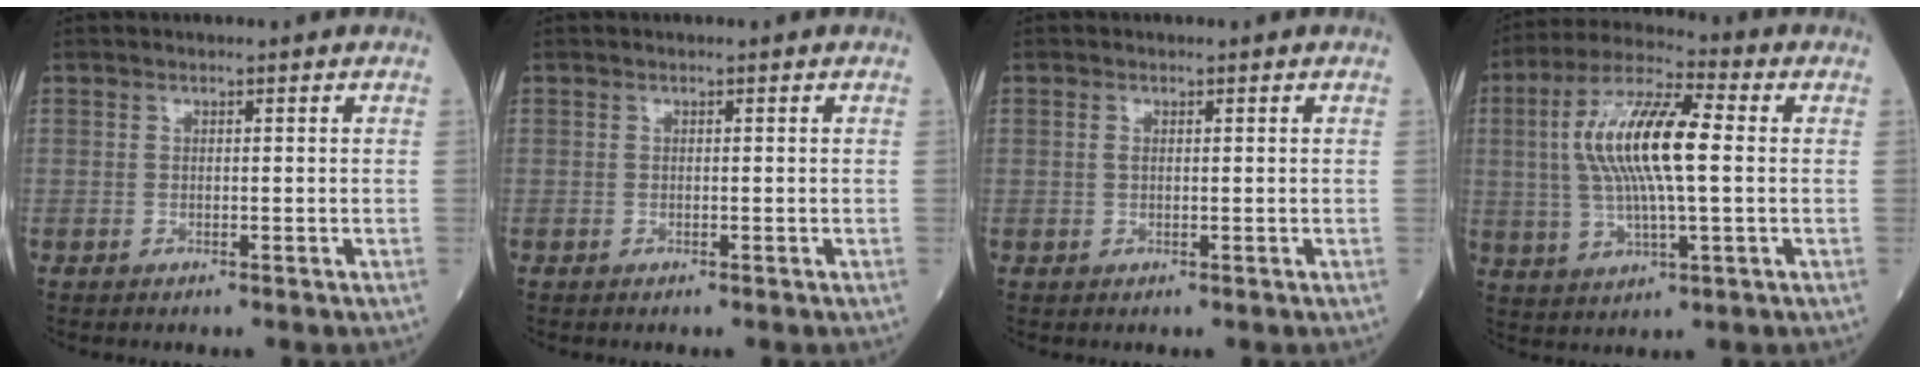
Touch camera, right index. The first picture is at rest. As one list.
[{"total": 0.0}, {"total": 0.7, "force": [0.2, 0.3, 0.6], "torque": [-0.016, 0.001, 0.004]}, {"total": 14.0, "force": [1.4, 3.0, 13.6], "torque": [-0.276, 0.019, 0.023]}]